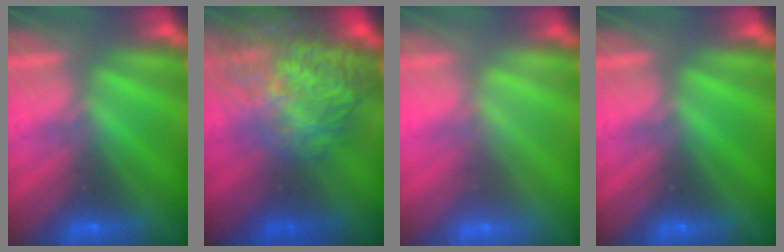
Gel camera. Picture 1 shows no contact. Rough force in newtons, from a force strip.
{"total": 9.4}
{"total": 1.8}
{"total": 0.0}